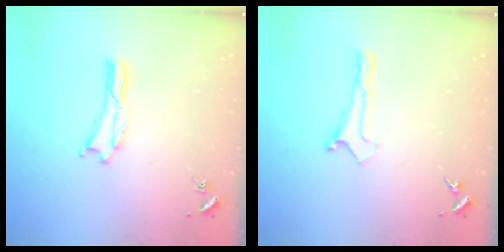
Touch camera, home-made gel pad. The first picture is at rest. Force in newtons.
{"total": 0.0}